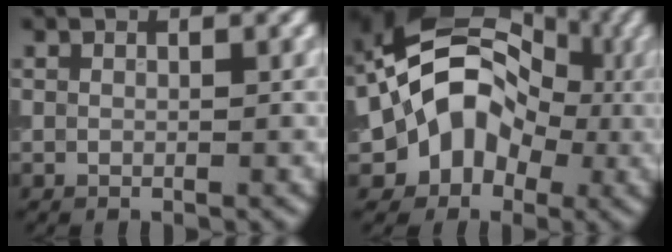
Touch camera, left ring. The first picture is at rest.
{"total": 9.0, "force": [-1.7, 7.2, 5.2], "torque": [-0.064, 0.016, -0.052]}